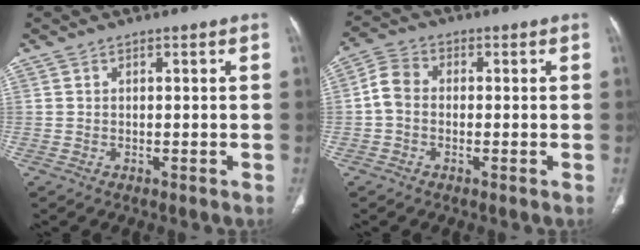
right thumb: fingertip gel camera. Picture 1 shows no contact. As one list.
[{"total": 5.0, "force": [-0.7, 3.7, 3.3], "torque": [-0.057, 0.016, -0.026]}]